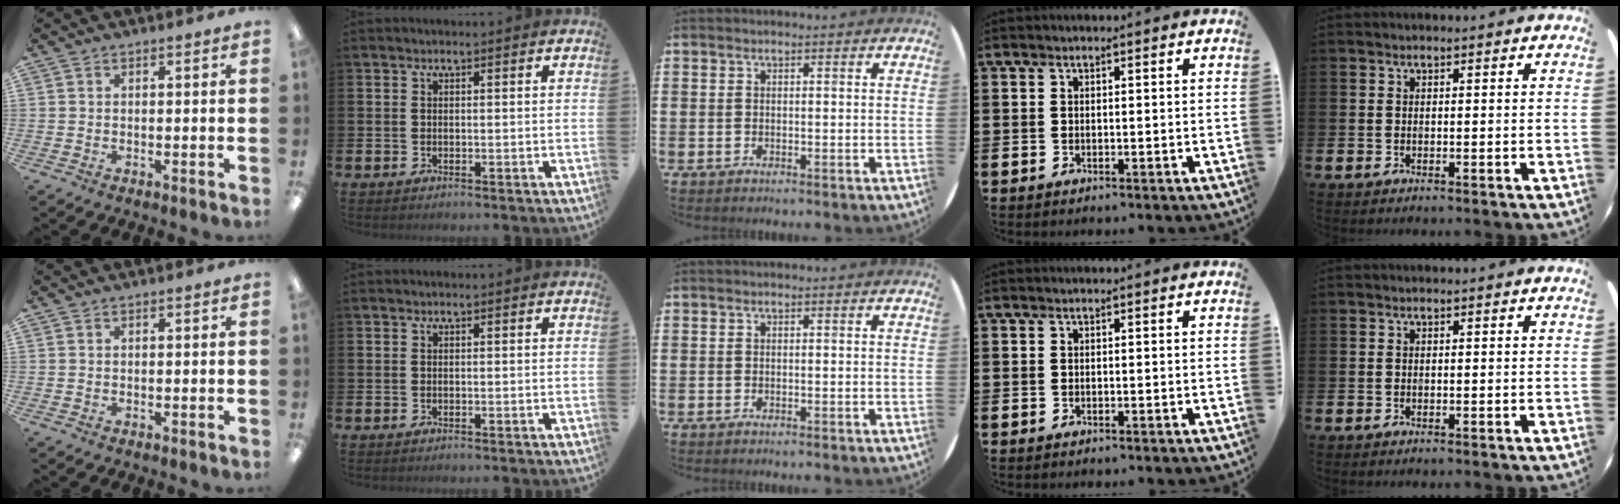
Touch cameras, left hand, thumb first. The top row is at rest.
{}